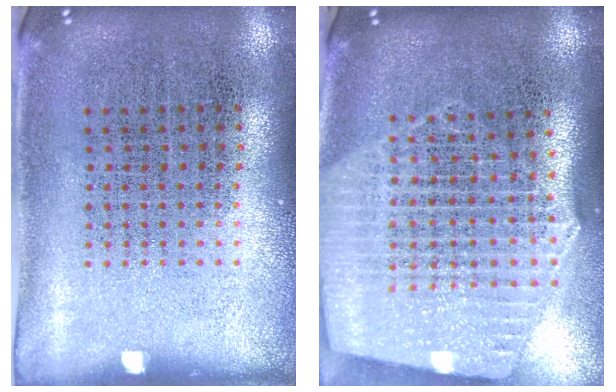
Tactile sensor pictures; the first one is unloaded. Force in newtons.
{"total": 2.7, "press": 2.3, "slide": 1.4}